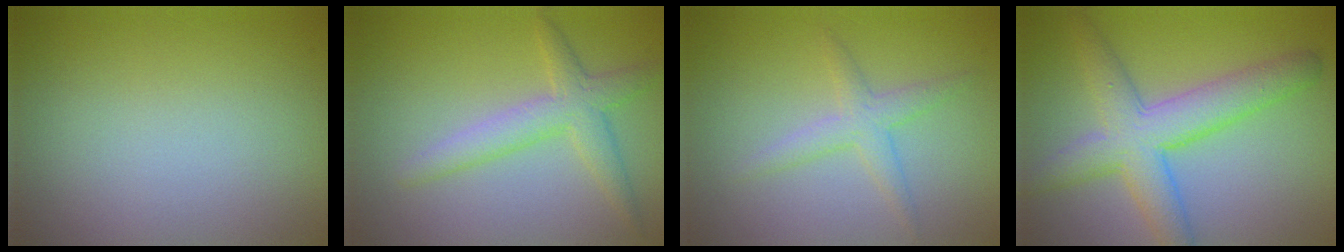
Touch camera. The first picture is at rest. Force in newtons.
{"total": 3.1, "press": 3.1, "slide": 0.1}
{"total": 2.1, "press": 2.1, "slide": 0.1}
{"total": 5.9, "press": 5.9, "slide": 0.0}